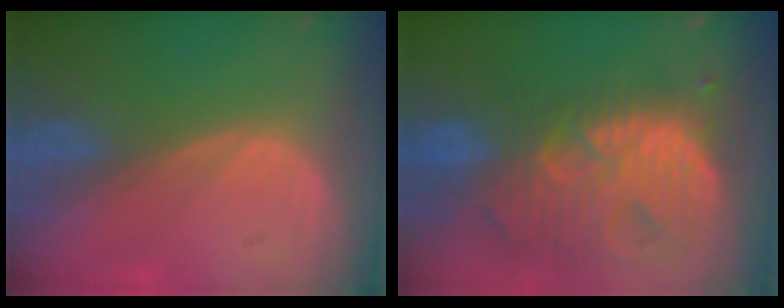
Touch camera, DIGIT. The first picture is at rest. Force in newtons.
{"total": 13.7, "press": 11.6, "slide": 7.3}